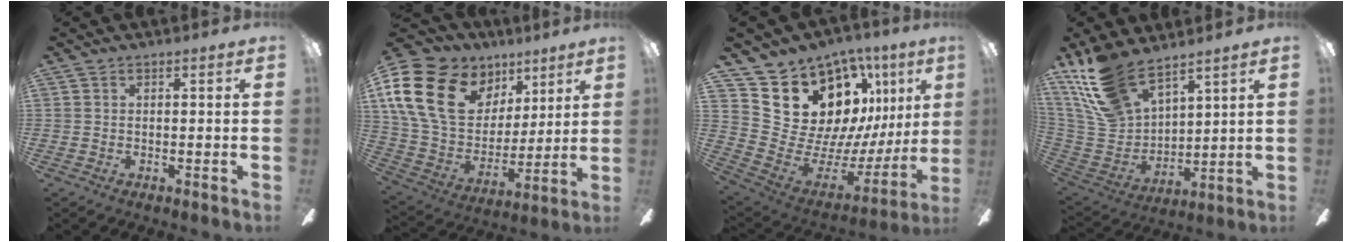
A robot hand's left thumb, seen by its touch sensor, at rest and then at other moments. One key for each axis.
{"total": 23.4, "fx": 10.3, "fy": 16.1, "fz": 13.5, "tx": -0.275, "ty": -0.032, "tz": 0.196}
{"total": 17.8, "fx": 11.4, "fy": 11.7, "fz": 7.2, "tx": -0.112, "ty": -0.100, "tz": 0.239}
{"total": 17.1, "fx": 12.9, "fy": 7.8, "fz": 8.2, "tx": -0.219, "ty": -0.064, "tz": 0.240}